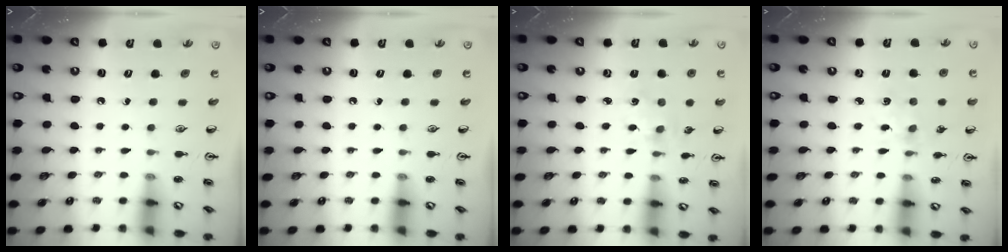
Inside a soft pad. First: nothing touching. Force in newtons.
{"total": 0.0}
{"total": 1.1, "press": 1.1, "slide": 0.2}
{"total": 2.0, "press": 2.0, "slide": 0.4}